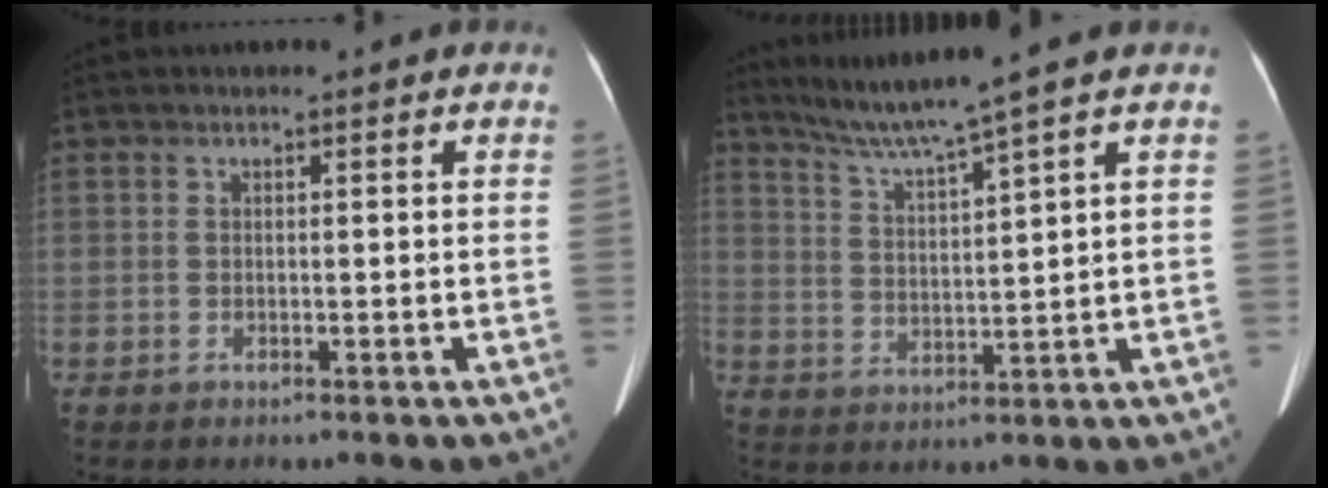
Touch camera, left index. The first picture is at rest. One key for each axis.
{"total": 7.4, "fx": 6.1, "fy": -2.2, "fz": 3.5, "tx": -0.071, "ty": -0.005, "tz": 0.119}